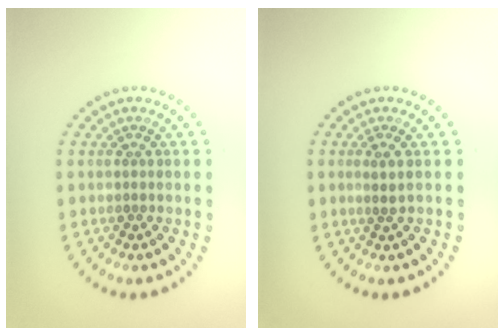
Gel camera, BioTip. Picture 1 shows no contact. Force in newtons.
{"total": 1.1, "press": 0.7, "slide": 0.9}